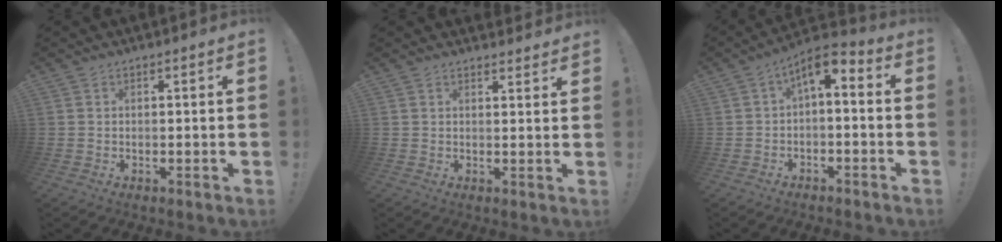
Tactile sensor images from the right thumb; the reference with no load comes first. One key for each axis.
{"total": 2.5, "fx": 2.2, "fy": 1.2, "fz": 0.1, "tx": 0.018, "ty": -0.016, "tz": 0.038}
{"total": 5.8, "fx": 0.7, "fy": 2.3, "fz": 5.3, "tx": -0.085, "ty": -0.003, "tz": 0.012}